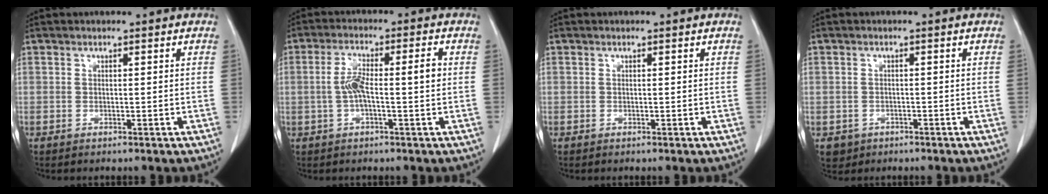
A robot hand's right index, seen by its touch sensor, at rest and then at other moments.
{"total": 6.7, "force": [-0.2, 1.1, 6.6], "torque": [-0.130, 0.018, -0.005]}
{"total": 0.0}
{"total": 2.6, "force": [-1.1, 2.3, 0.2], "torque": [-0.001, 0.007, -0.014]}